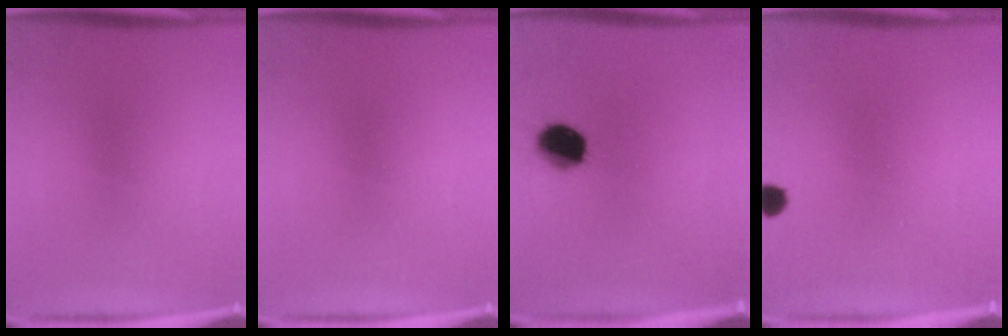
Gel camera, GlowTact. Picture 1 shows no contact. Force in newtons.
{"total": 0.0}
{"total": 10.5}
{"total": 2.1}